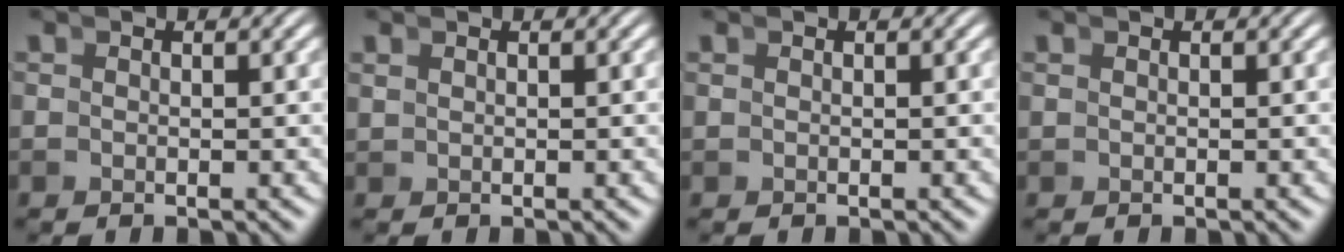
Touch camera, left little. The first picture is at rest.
{"total": 0.7, "force": [0.5, -0.5, 0.0], "torque": [0.008, 0.003, 0.014]}
{"total": 0.0}
{"total": 0.0}